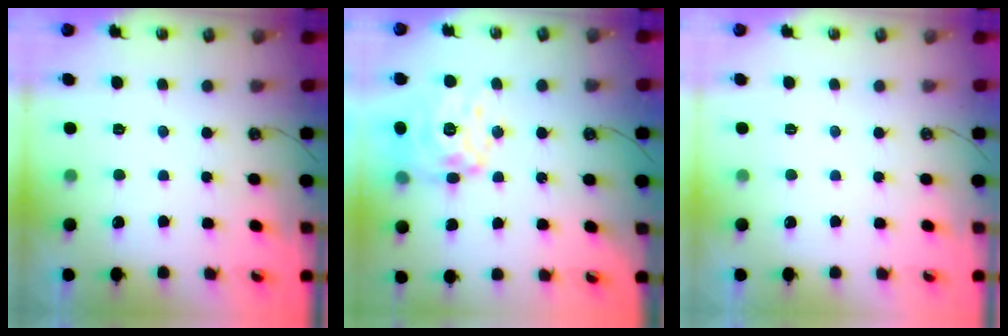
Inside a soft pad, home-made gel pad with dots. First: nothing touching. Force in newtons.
{"total": 15.6, "press": 15.5, "slide": 1.4}
{"total": 0.0}